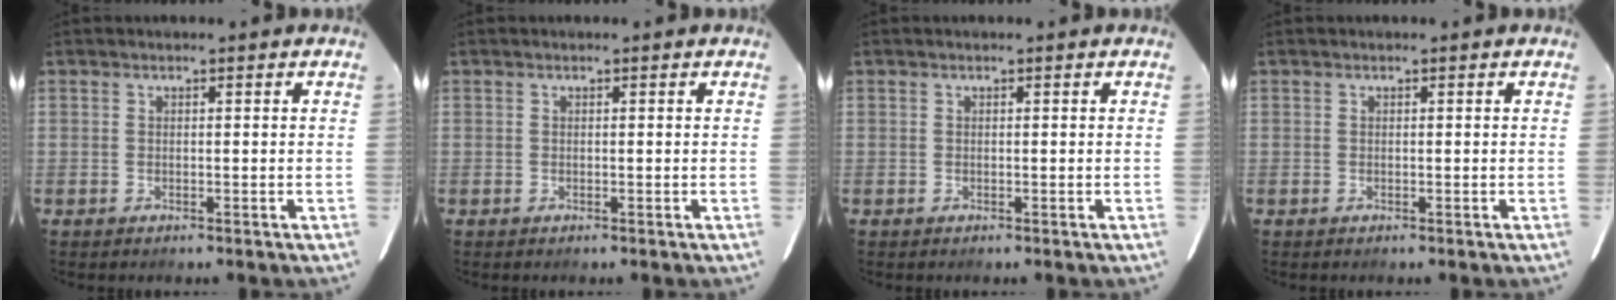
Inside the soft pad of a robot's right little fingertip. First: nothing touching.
{"total": 0.0}
{"total": 0.0}
{"total": 0.0}